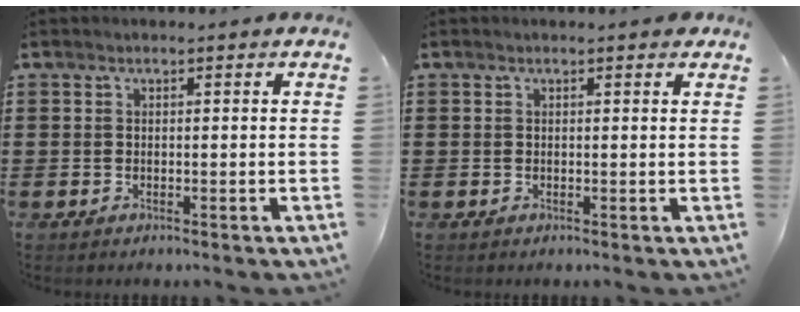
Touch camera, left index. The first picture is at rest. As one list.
[{"total": 0.7, "force": [0.5, 0.2, 0.5], "torque": [-0.003, -0.001, 0.008]}]